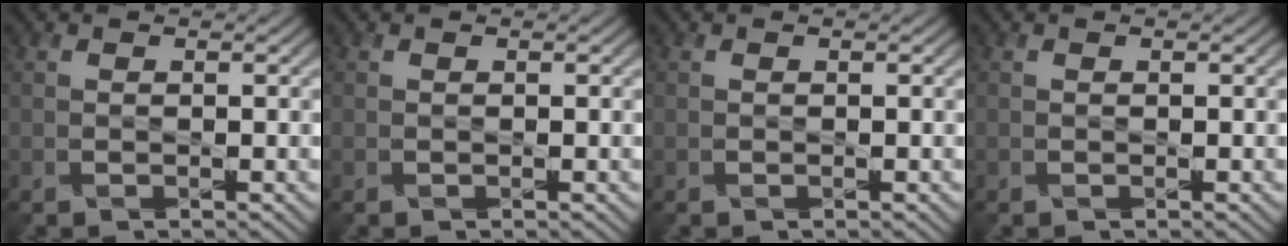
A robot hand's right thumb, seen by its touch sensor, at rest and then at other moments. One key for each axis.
{"total": 0.0}
{"total": 0.0}
{"total": 0.0}